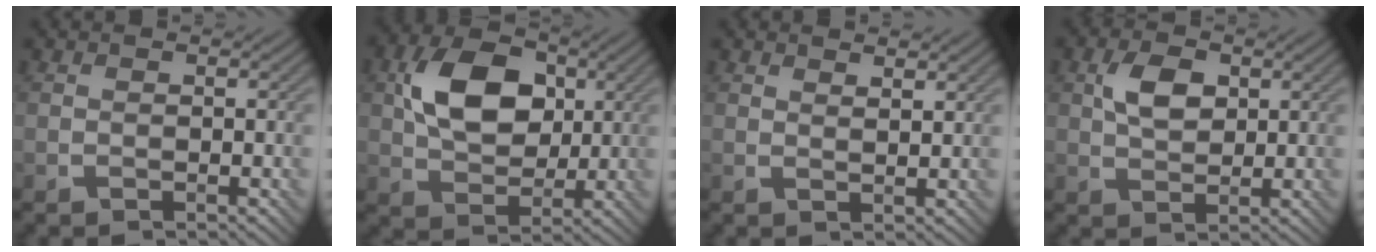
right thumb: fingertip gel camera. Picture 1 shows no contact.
{"total": 10.2, "force": [2.3, 7.1, 7.1], "torque": [-0.142, 0.013, 0.038]}
{"total": 1.8, "force": [1.4, 0.3, 1.1], "torque": [-0.017, -0.004, 0.027]}
{"total": 4.7, "force": [1.4, 3.0, 3.4], "torque": [-0.070, 0.006, 0.022]}